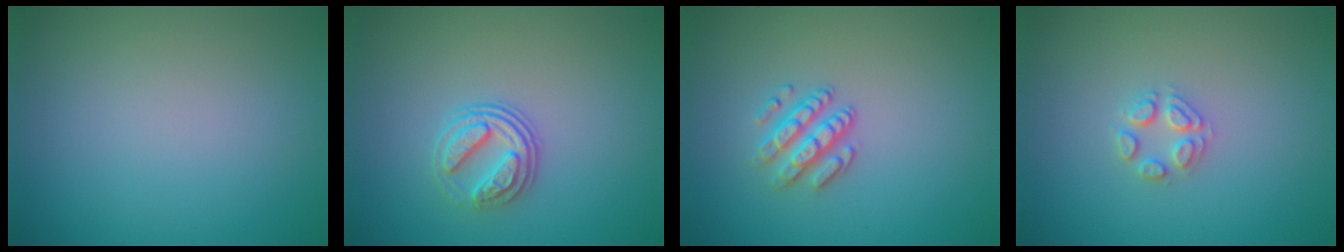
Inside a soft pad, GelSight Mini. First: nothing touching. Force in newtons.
{"total": 2.9, "press": 2.6, "slide": 1.3}
{"total": 2.7, "press": 2.4, "slide": 1.2}
{"total": 2.0, "press": 2.0, "slide": 0.1}